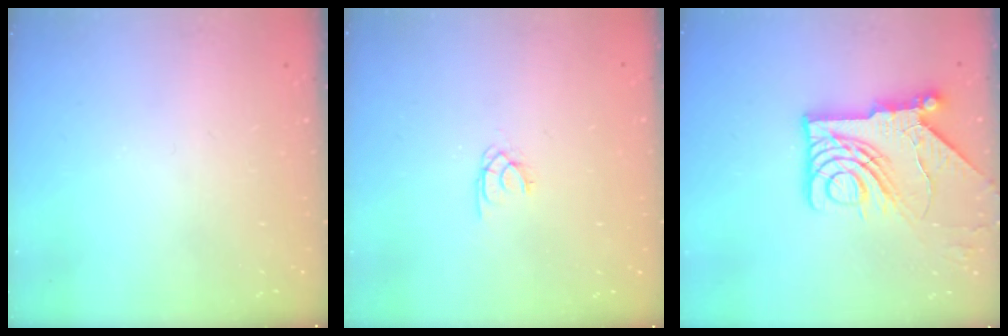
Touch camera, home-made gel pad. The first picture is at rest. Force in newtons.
{"total": 1.5, "press": 1.4, "slide": 0.2}
{"total": 13.8, "press": 13.7, "slide": 1.8}